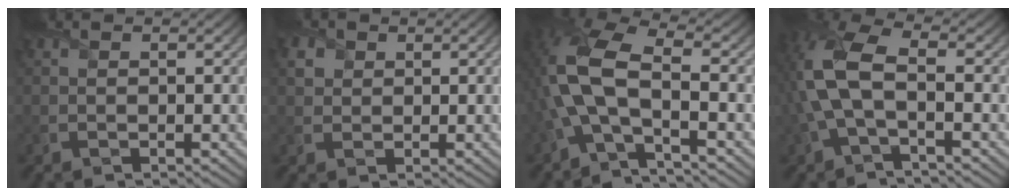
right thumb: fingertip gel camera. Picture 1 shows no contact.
{"total": 2.0, "force": [0.9, 1.6, 0.6], "torque": [-0.020, 0.002, 0.016]}
{"total": 11.2, "force": [-1.5, 4.7, 10.0], "torque": [-0.248, 0.009, -0.050]}
{"total": 8.9, "force": [-0.5, 4.2, 7.8], "torque": [-0.198, 0.014, -0.021]}